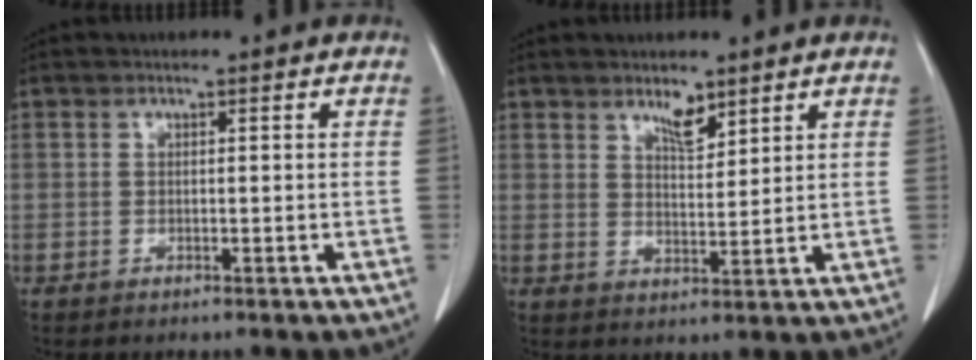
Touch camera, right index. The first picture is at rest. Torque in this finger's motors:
{"motor_torque": [0.20, 0.11, -0.02, 0.02]}